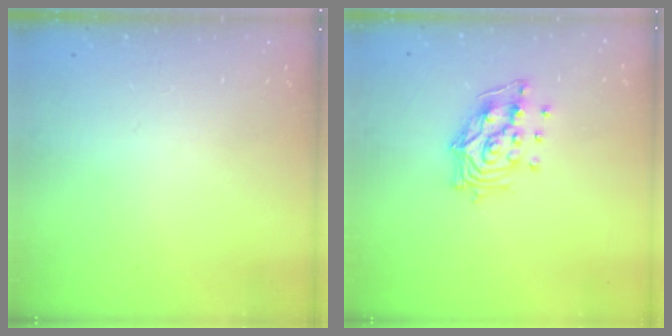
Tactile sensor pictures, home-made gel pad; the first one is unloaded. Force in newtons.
{"total": 11.8, "press": 11.7, "slide": 1.4}